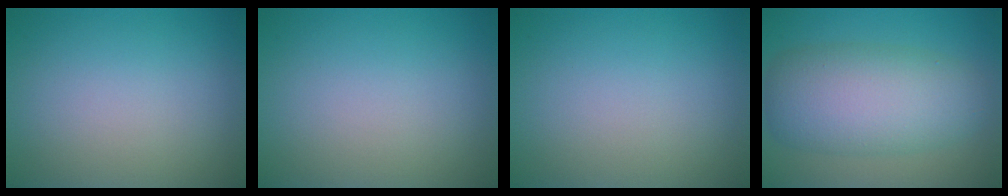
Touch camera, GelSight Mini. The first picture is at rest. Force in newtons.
{"total": 0.0}
{"total": 0.0}
{"total": 7.9, "press": 7.9, "slide": 0.0}